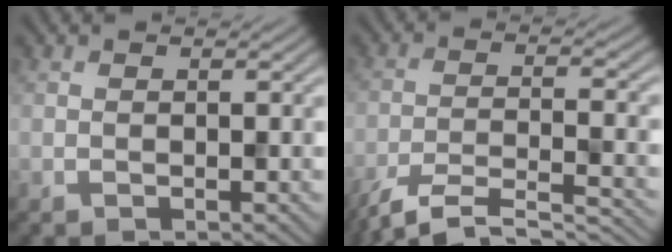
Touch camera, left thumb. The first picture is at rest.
{"total": 9.4, "force": [-7.7, 1.9, 5.0], "torque": [-0.100, -0.010, -0.127]}